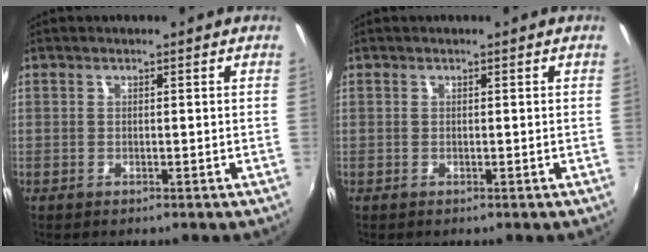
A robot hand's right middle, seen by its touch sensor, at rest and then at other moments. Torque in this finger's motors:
{"motor_torque": [-0.06, 0.02, -0.01, 0.00]}